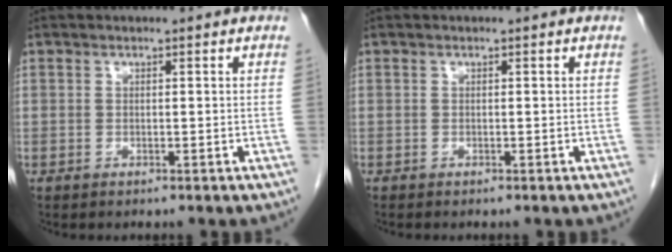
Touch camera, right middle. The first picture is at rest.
{"total": 0.0}